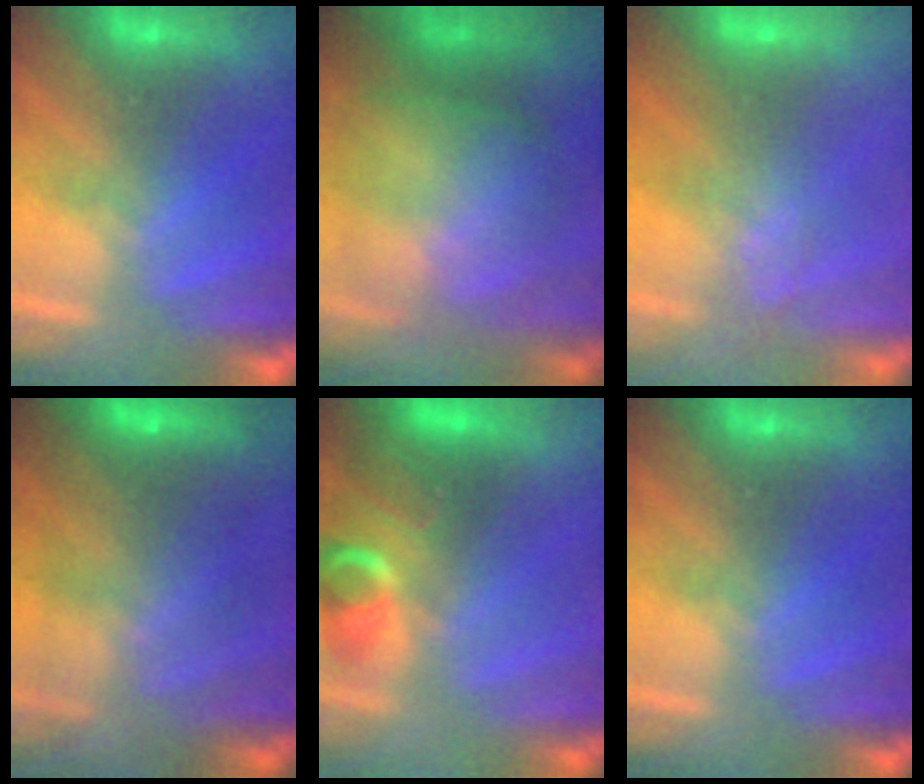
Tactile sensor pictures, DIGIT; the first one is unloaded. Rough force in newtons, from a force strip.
{"total": 7.6}
{"total": 7.8}
{"total": 7.0}
{"total": 6.2}
{"total": 0.0}